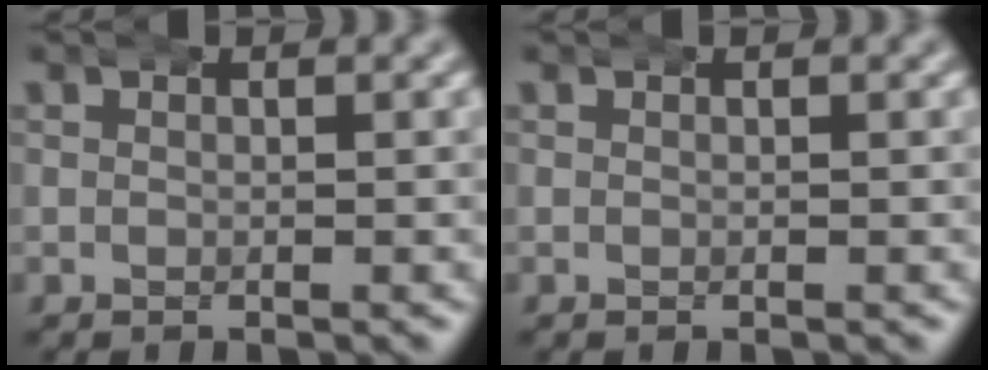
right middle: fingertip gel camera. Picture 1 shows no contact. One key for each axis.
{"total": 0.0}